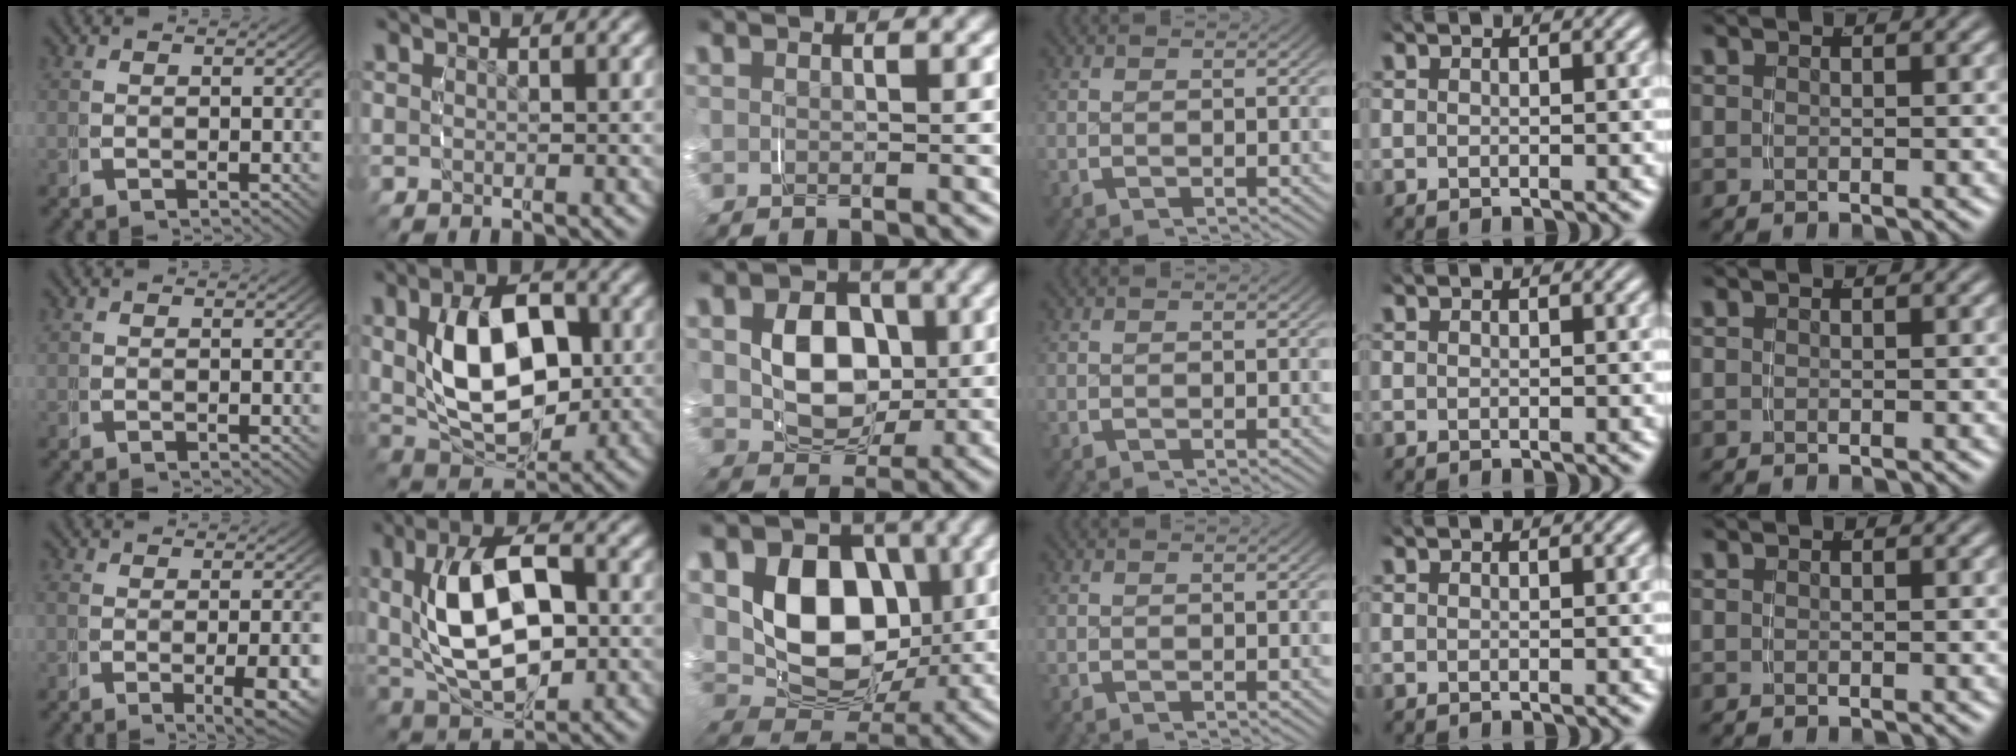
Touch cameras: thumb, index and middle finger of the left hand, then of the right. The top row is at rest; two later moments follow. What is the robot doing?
{"motion": "grasp_and_lifting", "object": "pencil case"}